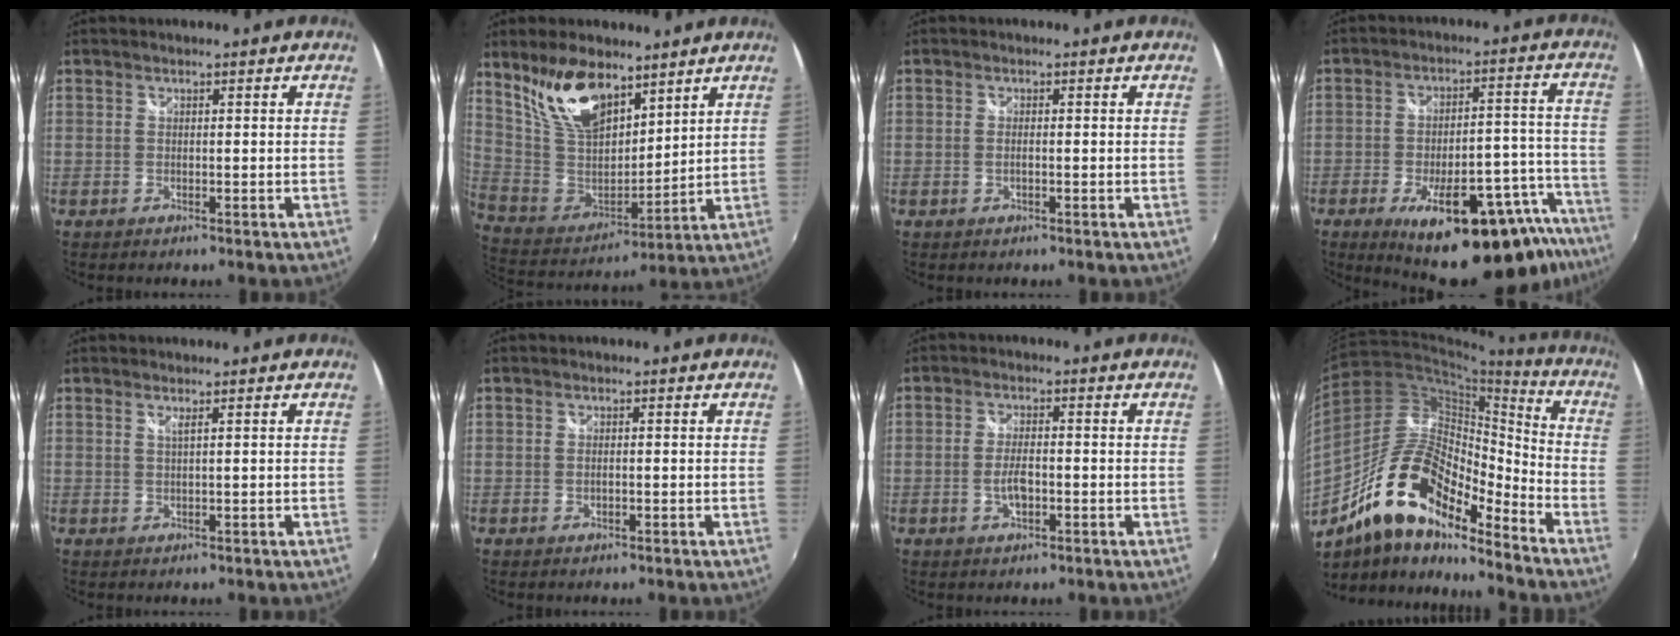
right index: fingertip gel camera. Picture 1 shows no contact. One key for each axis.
{"total": 16.4, "fx": 10.8, "fy": 7.8, "fz": 9.5, "tx": -0.193, "ty": 0.011, "tz": 0.222}
{"total": 0.9, "fx": -0.2, "fy": 0.3, "fz": 0.8, "tx": -0.018, "ty": 0.000, "tz": -0.006}
{"total": 25.2, "fx": -18.1, "fy": 7.1, "fz": 16.0, "tx": -0.205, "ty": -0.006, "tz": -0.235}
{"total": 0.7, "fx": 0.5, "fy": -0.2, "fz": 0.5, "tx": -0.008, "ty": -0.001, "tz": 0.009}
{"total": 0.8, "fx": -0.2, "fy": 0.5, "fz": 0.6, "tx": -0.014, "ty": 0.000, "tz": -0.004}
{"total": 4.0, "fx": -1.2, "fy": 1.8, "fz": 3.4, "tx": -0.068, "ty": 0.000, "tz": -0.022}
{"total": 20.1, "fx": -13.7, "fy": 7.3, "fz": 12.9, "tx": -0.233, "ty": -0.004, "tz": -0.261}